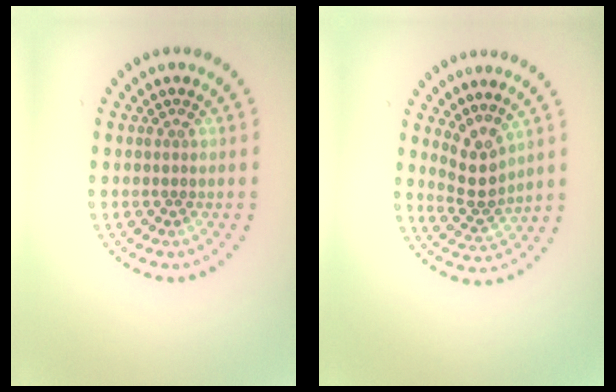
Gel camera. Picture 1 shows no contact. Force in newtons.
{"total": 2.9, "press": 2.3, "slide": 1.7}